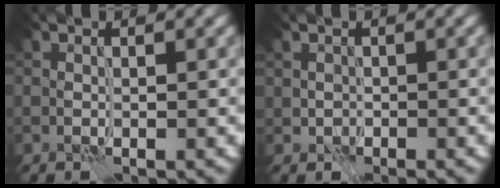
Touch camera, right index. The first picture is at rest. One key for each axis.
{"total": 0.8, "fx": 0.1, "fy": 0.8, "fz": 0.1, "tx": -0.002, "ty": -0.002, "tz": 0.003}